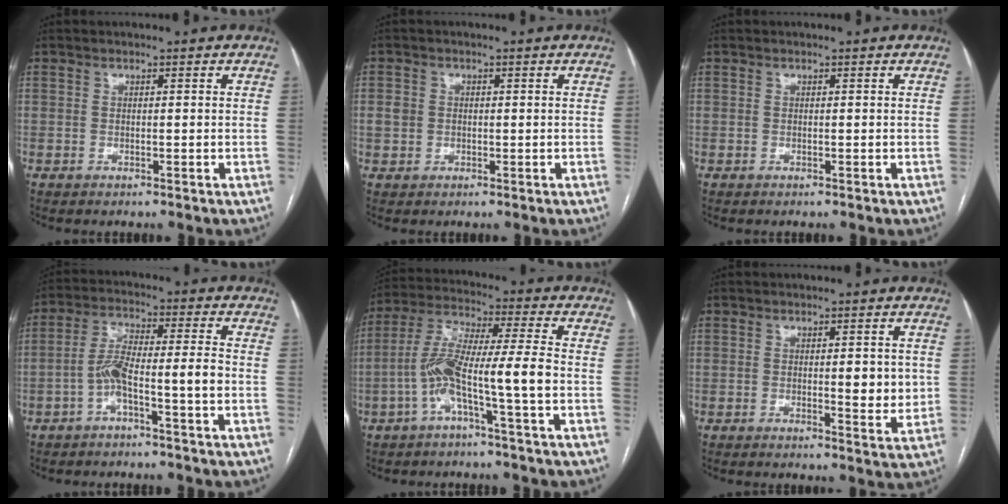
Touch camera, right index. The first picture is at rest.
{"total": 2.4, "force": [0.1, 2.2, 0.9], "torque": [-0.017, 0.014, 0.005]}
{"total": 0.0}
{"total": 7.2, "force": [-2.8, 0.3, 6.6], "torque": [-0.128, 0.031, -0.052]}
{"total": 11.3, "force": [-3.4, -0.2, 10.7], "torque": [-0.213, 0.022, -0.070]}
{"total": 4.4, "force": [0.3, 1.2, 4.2], "torque": [-0.057, -0.006, 0.003]}